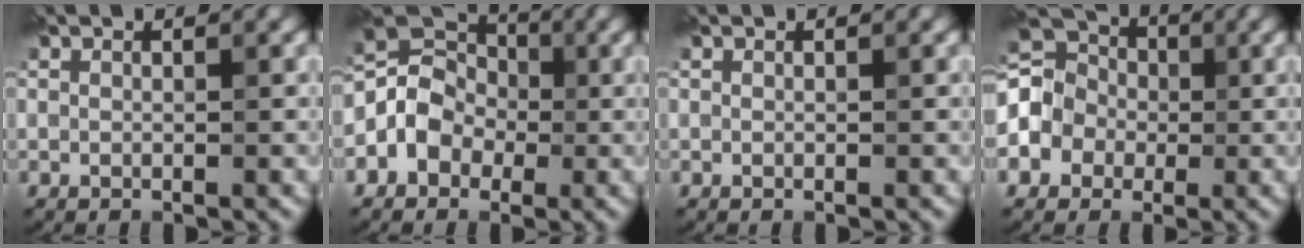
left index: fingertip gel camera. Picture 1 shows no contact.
{"total": 4.3, "force": [-1.1, 3.7, 2.0], "torque": [-0.017, 0.008, -0.031]}
{"total": 0.0}
{"total": 8.4, "force": [-0.7, 7.5, 3.7], "torque": [-0.082, 0.024, -0.057]}